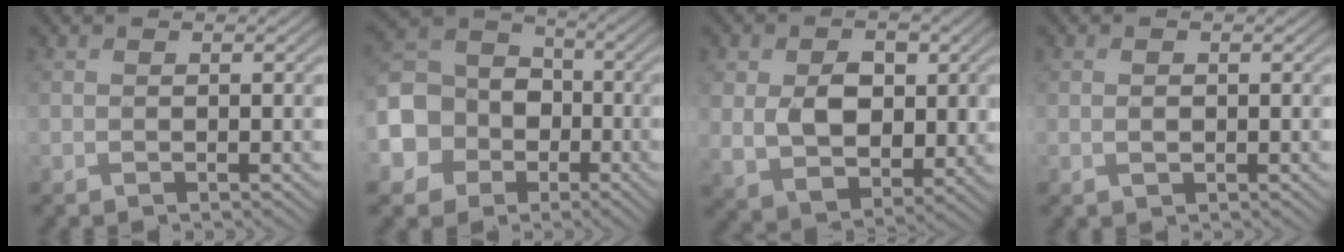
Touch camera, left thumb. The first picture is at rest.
{"total": 12.2, "force": [-3.8, 10.5, 4.9], "torque": [-0.163, -0.027, -0.099]}
{"total": 8.9, "force": [1.3, 6.3, 6.1], "torque": [-0.124, -0.011, 0.025]}
{"total": 1.1, "force": [0.0, 0.7, 0.8], "torque": [-0.017, -0.001, 0.000]}